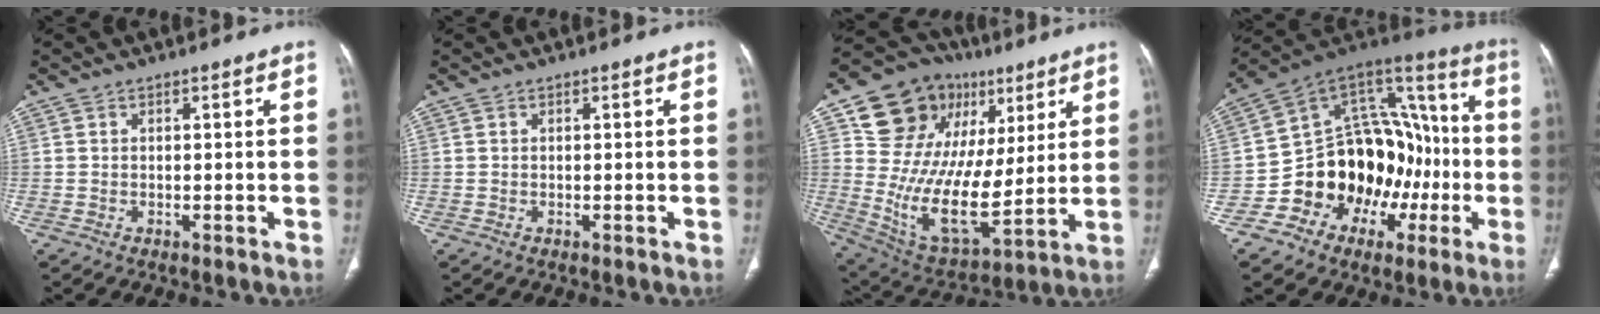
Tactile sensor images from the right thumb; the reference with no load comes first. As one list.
[{"total": 0.0}, {"total": 23.6, "force": [9.5, 17.0, 13.2], "torque": [-0.185, -0.013, 0.184]}, {"total": 23.4, "force": [-5.5, 17.8, 14.1], "torque": [-0.139, 0.097, -0.073]}]